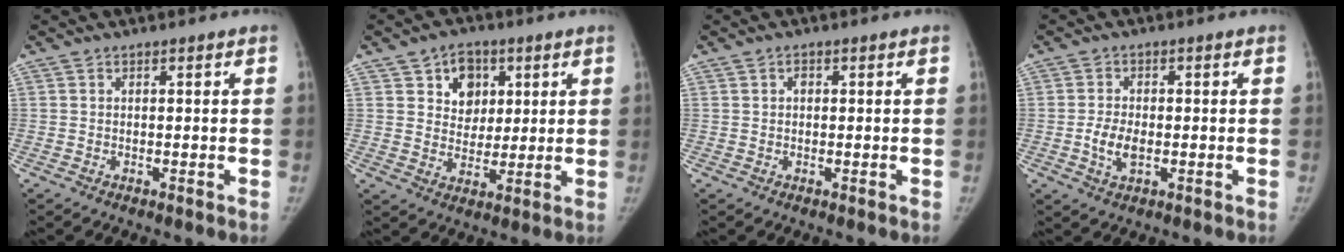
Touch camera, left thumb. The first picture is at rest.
{"total": 8.2, "force": [3.4, 6.5, 3.6], "torque": [-0.016, -0.011, 0.054]}
{"total": 1.1, "force": [0.3, 0.9, 0.6], "torque": [-0.005, 0.003, 0.002]}
{"total": 4.5, "force": [-0.9, 2.6, 3.6], "torque": [-0.068, 0.002, -0.017]}